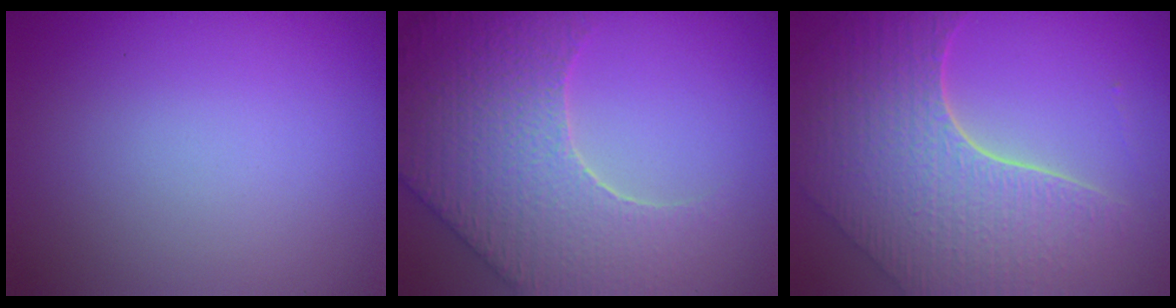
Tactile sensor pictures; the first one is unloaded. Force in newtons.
{"total": 7.1, "press": 5.9, "slide": 4.0}
{"total": 8.2, "press": 5.9, "slide": 5.7}